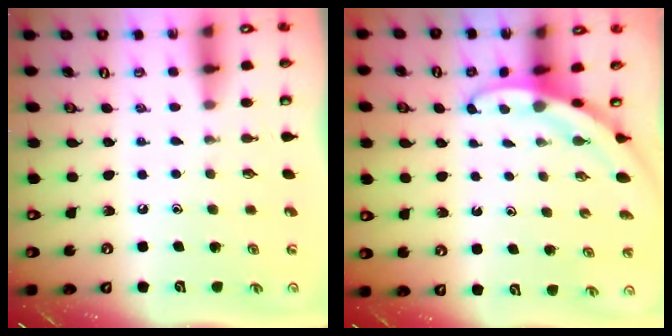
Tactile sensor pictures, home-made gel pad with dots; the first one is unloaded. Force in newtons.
{"total": 2.9, "press": 2.9, "slide": 0.2}